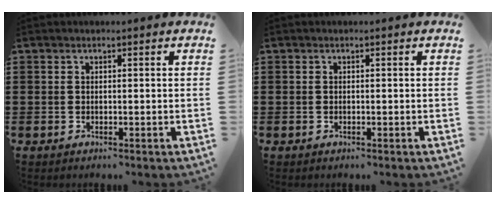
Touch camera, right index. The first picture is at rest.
{"total": 0.0}